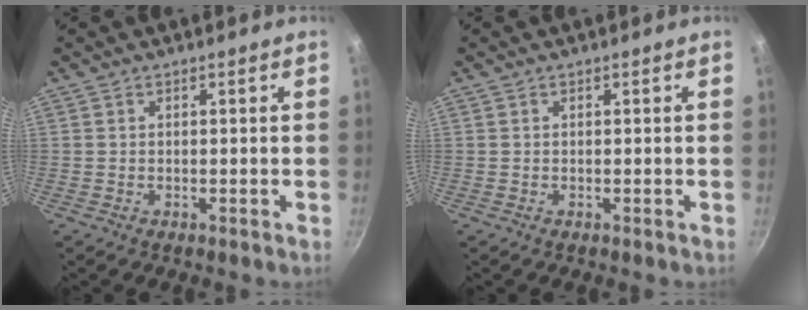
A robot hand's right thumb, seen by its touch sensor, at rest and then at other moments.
{"total": 0.0}